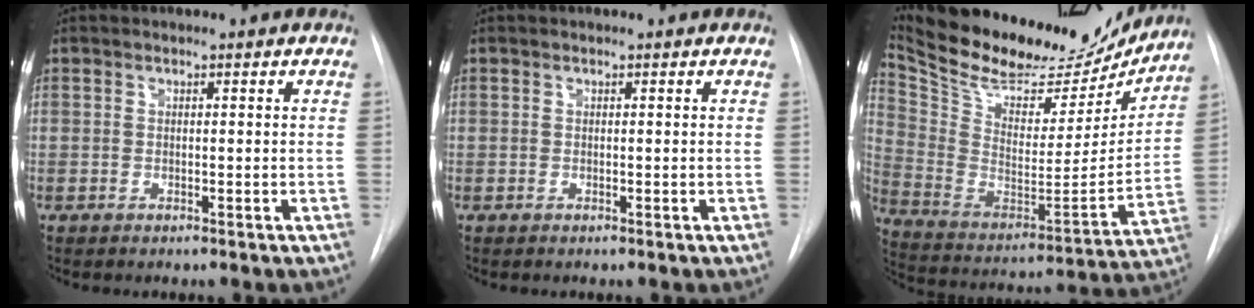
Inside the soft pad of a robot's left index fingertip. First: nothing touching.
{"total": 0.0}
{"total": 27.0, "force": [23.3, 9.4, 9.8], "torque": [-0.194, -0.018, 0.351]}